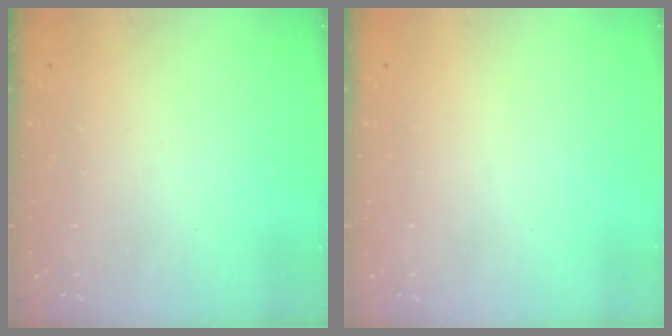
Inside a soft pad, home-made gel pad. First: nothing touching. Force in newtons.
{"total": 0.0}